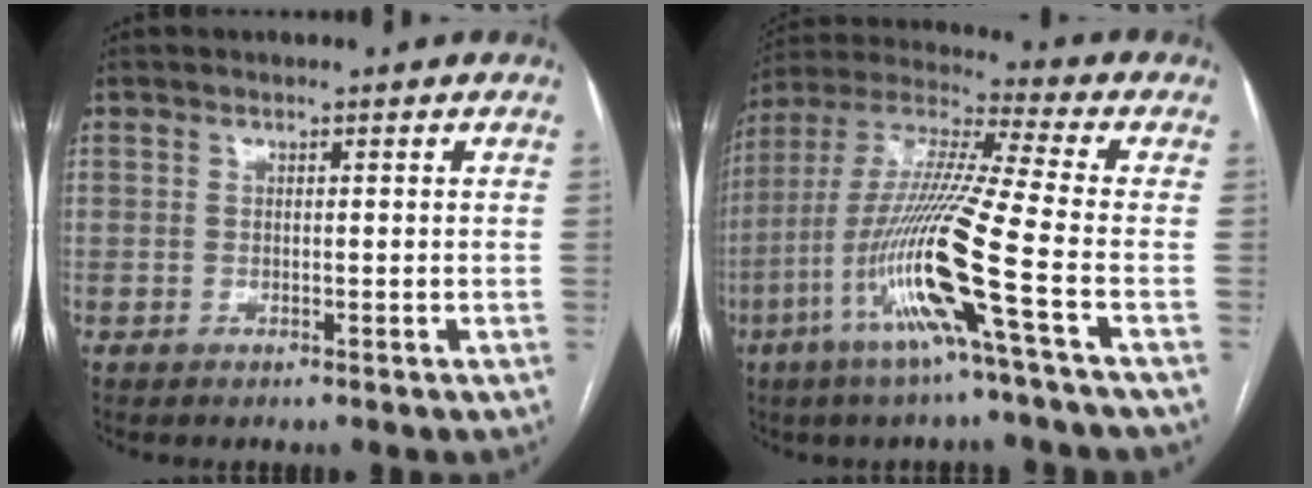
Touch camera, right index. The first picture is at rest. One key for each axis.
{"total": 16.7, "fx": -6.3, "fy": -1.5, "fz": 15.4, "tx": -0.318, "ty": -0.015, "tz": -0.126}